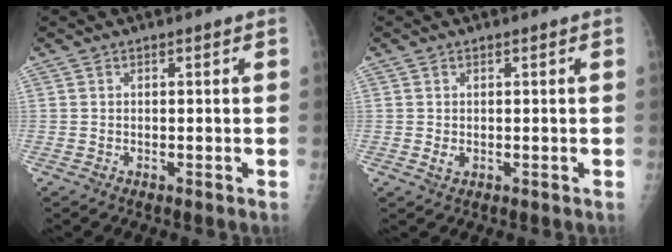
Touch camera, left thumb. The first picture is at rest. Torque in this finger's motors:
{"motor_torque": [-0.07, 0.00, -0.03, -0.05, 0.00]}